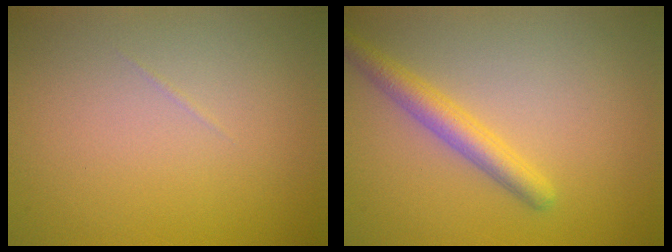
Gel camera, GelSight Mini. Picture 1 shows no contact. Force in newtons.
{"total": 2.9, "press": 2.9, "slide": 0.2}